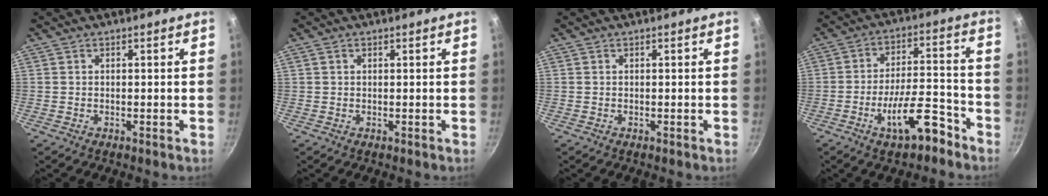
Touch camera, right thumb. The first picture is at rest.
{"total": 0.6, "force": [0.3, 0.4, 0.3], "torque": [-0.005, 0.002, 0.006]}
{"total": 0.0}
{"total": 12.1, "force": [-6.9, 4.4, 8.9], "torque": [-0.119, 0.058, -0.106]}